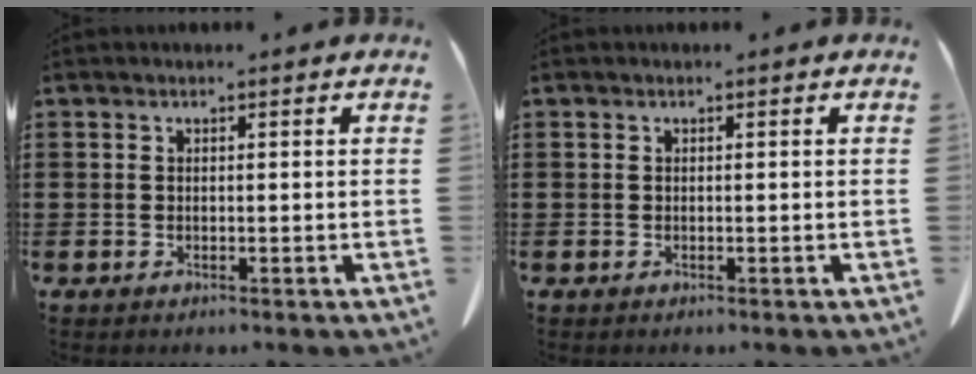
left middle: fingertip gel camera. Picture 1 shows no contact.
{"total": 0.0}